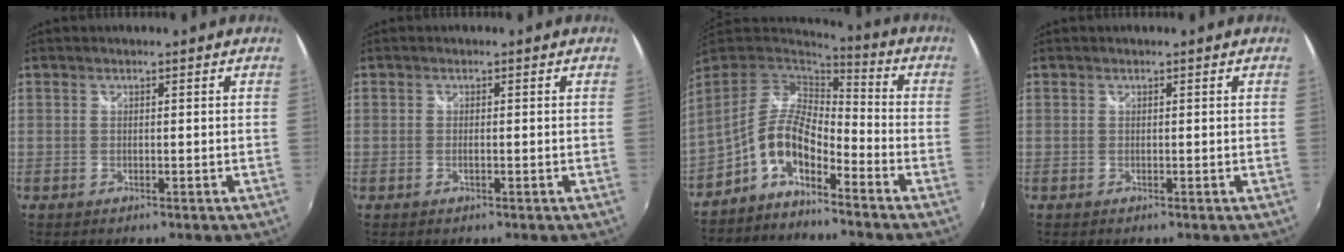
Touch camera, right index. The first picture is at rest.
{"total": 1.0, "force": [-0.4, 0.2, 0.8], "torque": [-0.018, -0.001, -0.007]}
{"total": 9.3, "force": [-5.4, 3.5, 6.7], "torque": [-0.141, 0.014, -0.108]}
{"total": 0.0}